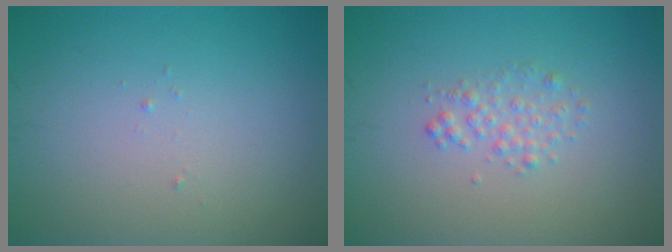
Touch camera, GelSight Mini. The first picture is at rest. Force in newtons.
{"total": 1.5, "press": 1.5, "slide": 0.0}